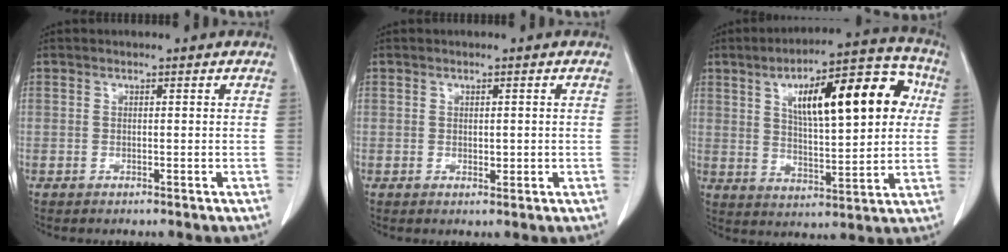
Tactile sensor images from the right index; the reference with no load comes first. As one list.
[{"total": 1.4, "force": [0.0, 0.8, 1.2], "torque": [-0.016, -0.003, 0.004]}, {"total": 18.2, "force": [5.2, 5.4, 16.5], "torque": [-0.237, 0.034, 0.078]}]